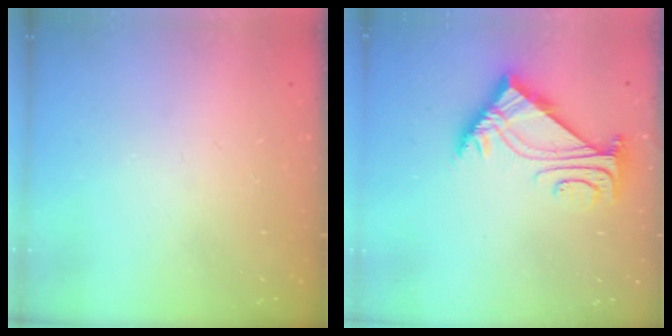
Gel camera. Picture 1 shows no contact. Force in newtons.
{"total": 5.6, "press": 5.5, "slide": 1.0}